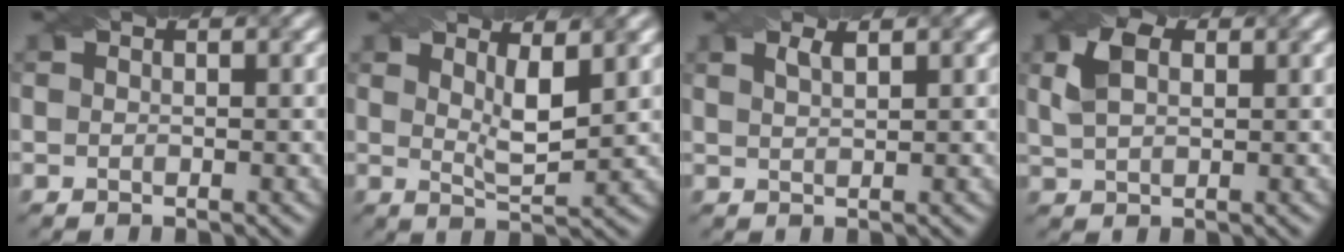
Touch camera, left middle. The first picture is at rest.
{"total": 3.3, "force": [1.5, 0.8, 2.8], "torque": [-0.048, -0.011, 0.025]}
{"total": 1.4, "force": [0.9, 0.4, 1.0], "torque": [-0.014, 0.002, 0.015]}
{"total": 3.5, "force": [1.3, 2.2, 2.4], "torque": [-0.058, 0.006, 0.024]}